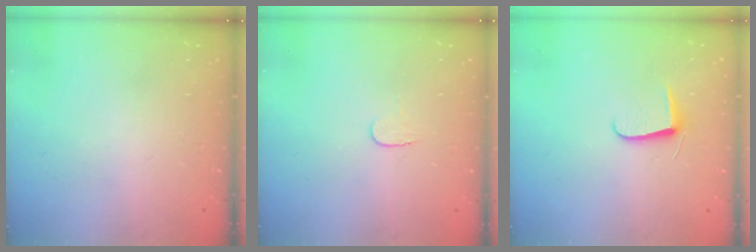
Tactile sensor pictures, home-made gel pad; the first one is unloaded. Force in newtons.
{"total": 3.8, "press": 3.7, "slide": 0.4}
{"total": 6.2, "press": 6.1, "slide": 0.7}